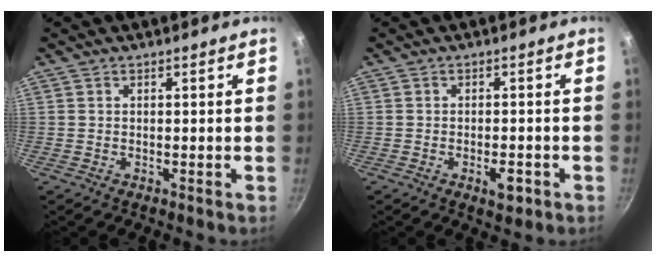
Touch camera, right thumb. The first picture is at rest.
{"total": 3.6, "force": [-1.6, 1.6, 2.8], "torque": [-0.034, 0.010, -0.020]}